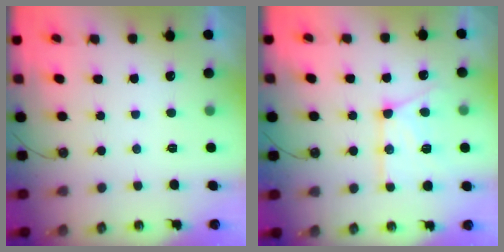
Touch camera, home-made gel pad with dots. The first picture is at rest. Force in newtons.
{"total": 15.0, "press": 14.9, "slide": 1.7}